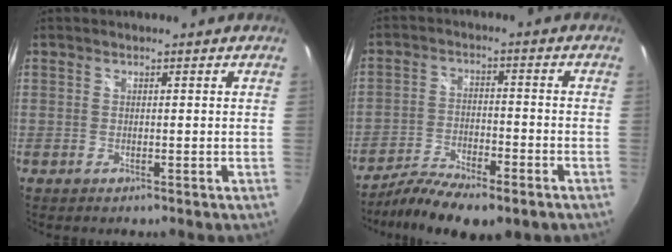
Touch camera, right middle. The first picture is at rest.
{"total": 12.3, "force": [-9.0, 3.9, 7.4], "torque": [-0.160, -0.035, -0.158]}